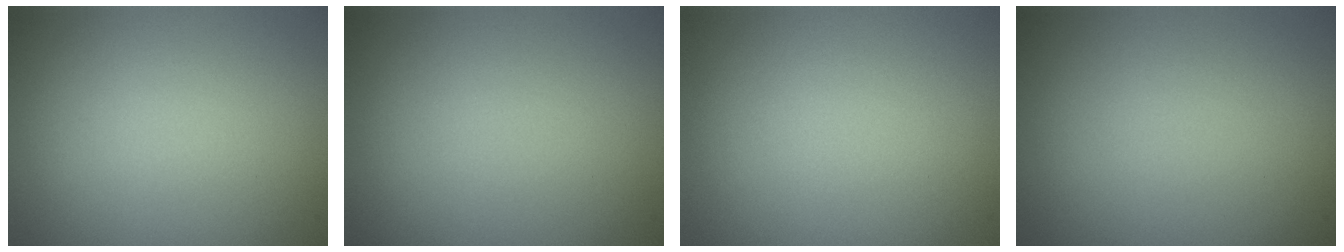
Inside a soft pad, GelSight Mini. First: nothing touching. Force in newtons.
{"total": 0.0}
{"total": 0.0}
{"total": 0.0}